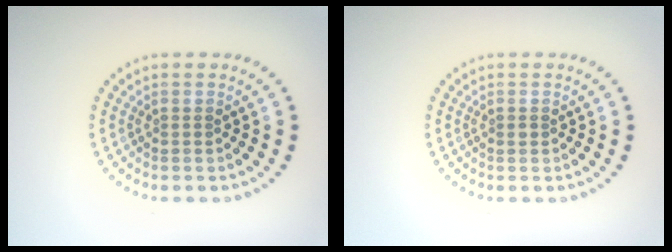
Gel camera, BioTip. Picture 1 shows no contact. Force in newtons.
{"total": 0.5, "press": 0.5, "slide": 0.1}